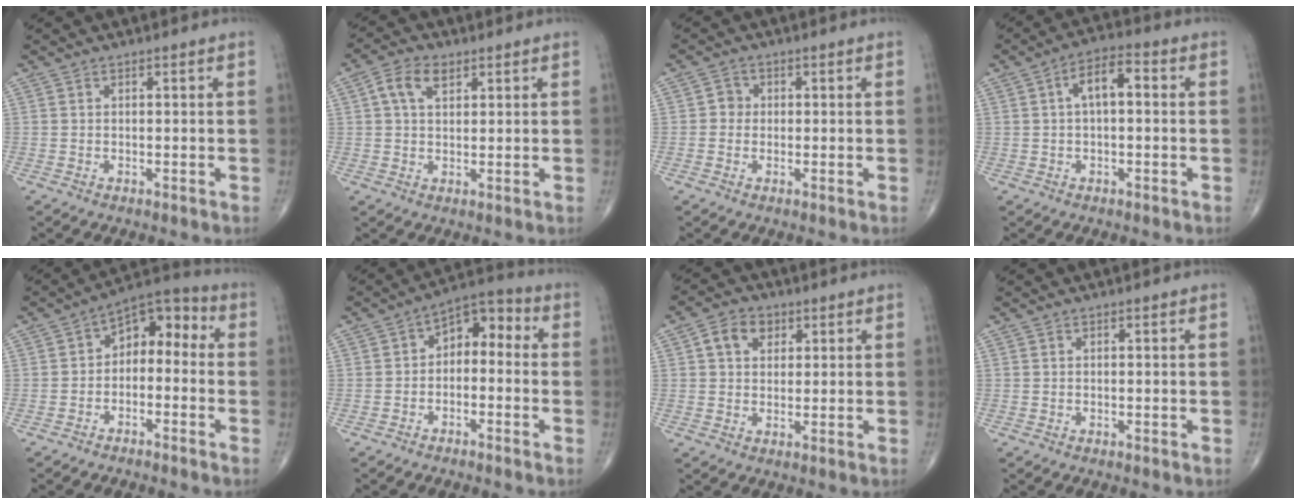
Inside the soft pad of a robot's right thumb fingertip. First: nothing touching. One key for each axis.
{"total": 5.4, "fx": 2.2, "fy": 3.3, "fz": 3.8, "tx": -0.065, "ty": 0.007, "tz": 0.037}
{"total": 2.1, "fx": -0.1, "fy": 2.0, "fz": 0.7, "tx": 0.004, "ty": 0.007, "tz": -0.008}
{"total": 6.6, "fx": 0.9, "fy": 3.0, "fz": 5.8, "tx": -0.093, "ty": 0.024, "tz": 0.008}
{"total": 8.7, "fx": -1.0, "fy": 5.7, "fz": 6.4, "tx": -0.060, "ty": 0.050, "tz": -0.035}
{"total": 7.5, "fx": -0.7, "fy": 4.9, "fz": 5.7, "tx": -0.055, "ty": 0.047, "tz": -0.029}
{"total": 5.5, "fx": 2.0, "fy": 4.2, "fz": 3.0, "tx": -0.030, "ty": 0.003, "tz": 0.029}
{"total": 0.0}